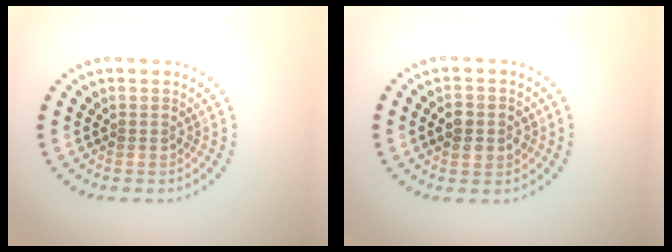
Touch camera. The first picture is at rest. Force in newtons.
{"total": 2.5, "press": 2.5, "slide": 0.3}